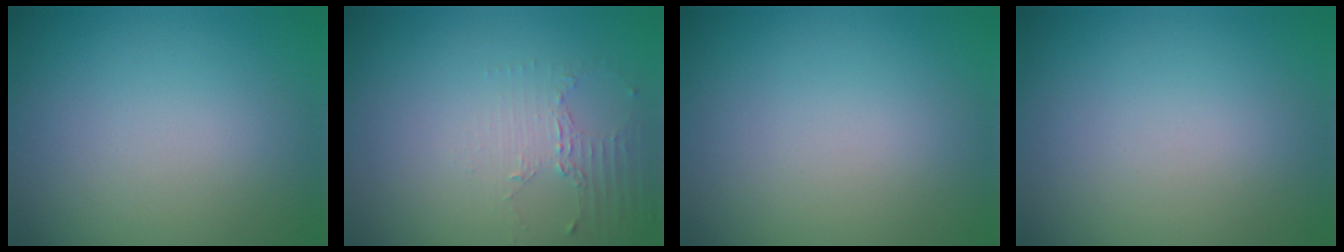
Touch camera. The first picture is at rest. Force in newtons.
{"total": 2.0, "press": 1.5, "slide": 1.4}
{"total": 0.0}
{"total": 0.0}